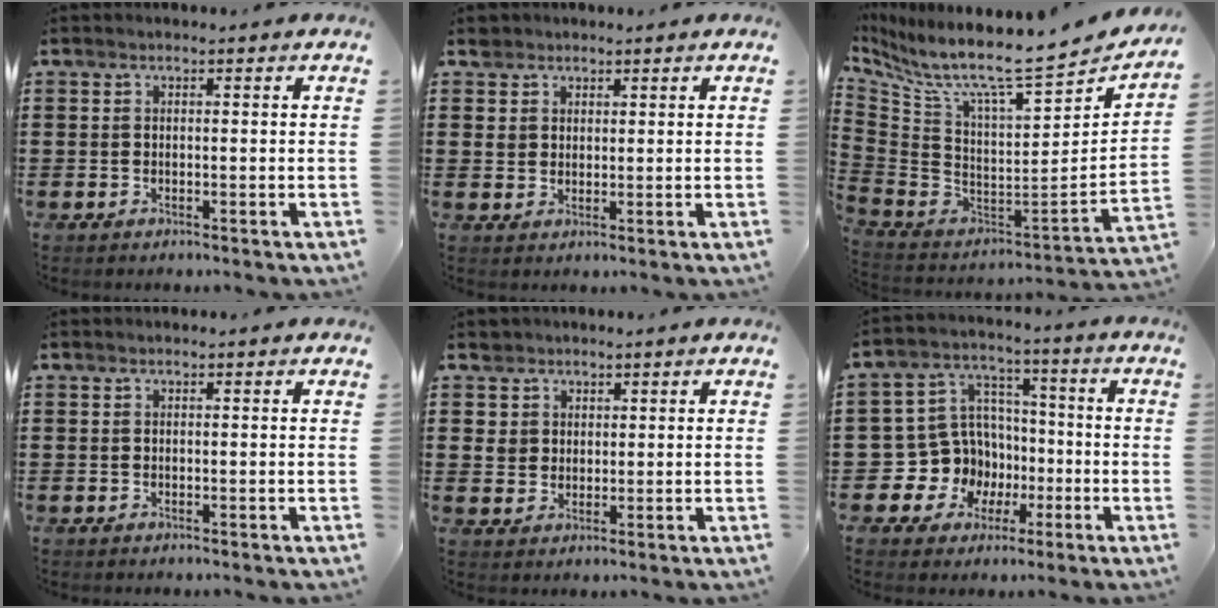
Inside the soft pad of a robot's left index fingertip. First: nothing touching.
{"total": 3.0, "force": [1.8, 2.3, 0.0], "torque": [-0.004, 0.008, 0.034]}
{"total": 8.6, "force": [6.6, 0.7, 5.4], "torque": [-0.113, -0.073, 0.105]}
{"total": 0.0}
{"total": 4.1, "force": [2.1, 3.4, 0.4], "torque": [-0.016, 0.010, 0.038]}
{"total": 10.0, "force": [-2.1, 9.6, 1.8], "torque": [-0.092, 0.004, -0.029]}